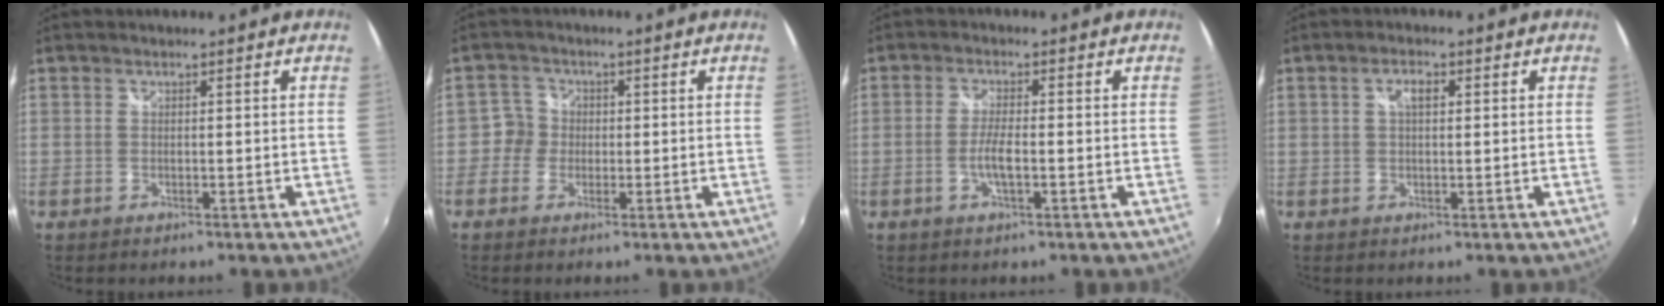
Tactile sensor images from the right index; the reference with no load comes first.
{"total": 3.1, "force": [-0.7, 3.0, 0.0], "torque": [0.007, 0.007, -0.020]}
{"total": 3.8, "force": [-1.2, 0.5, 3.5], "torque": [-0.073, -0.002, -0.023]}
{"total": 2.6, "force": [0.7, 1.2, 2.2], "torque": [-0.040, 0.008, 0.010]}